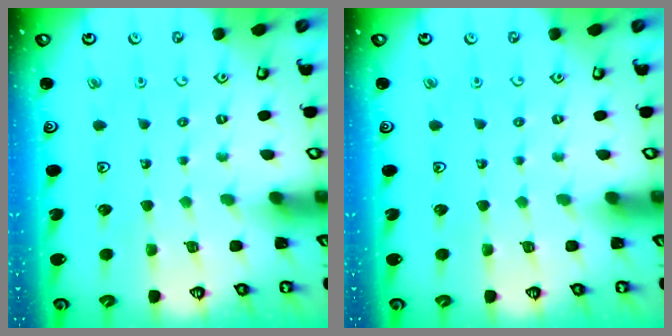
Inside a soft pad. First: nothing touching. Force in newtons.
{"total": 0.0}